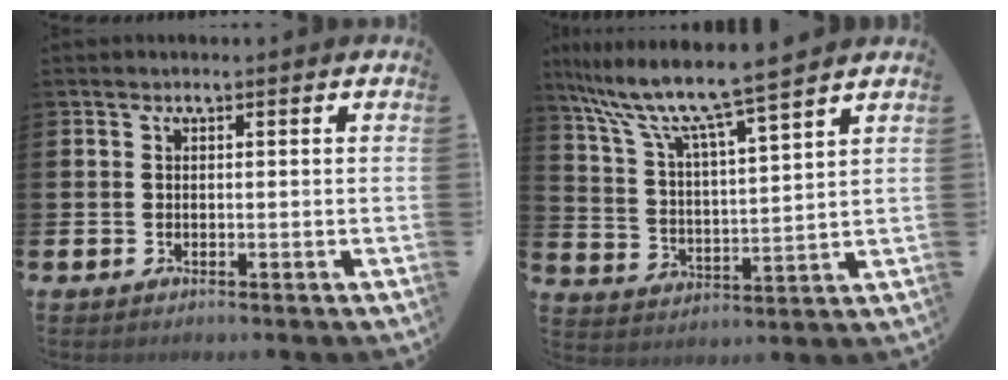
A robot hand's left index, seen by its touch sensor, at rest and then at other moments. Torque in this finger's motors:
{"motor_torque": [-0.12, -1.16, 1.05, 0.21]}